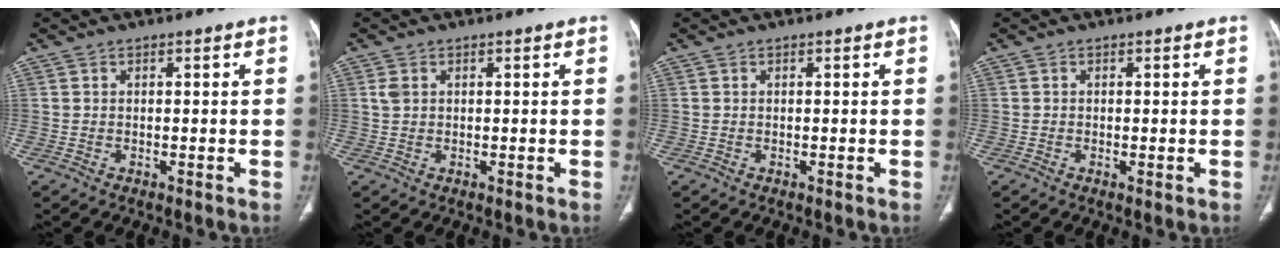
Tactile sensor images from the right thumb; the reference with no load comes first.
{"total": 1.7, "force": [0.6, 1.1, 1.1], "torque": [-0.028, 0.006, 0.019]}
{"total": 0.0}
{"total": 0.8, "force": [-0.2, 0.3, 0.8], "torque": [-0.017, -0.004, -0.003]}